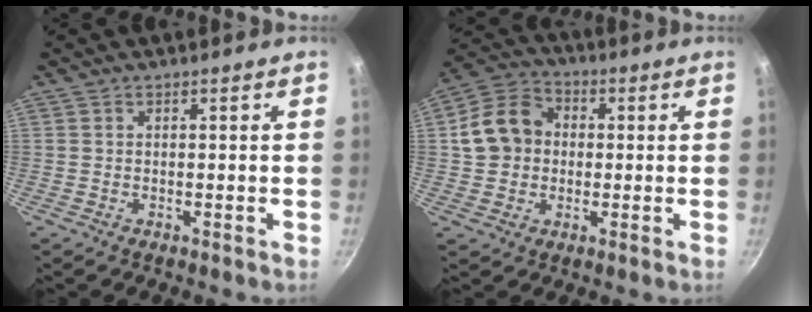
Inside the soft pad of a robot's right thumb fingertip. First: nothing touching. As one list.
[{"total": 11.3, "force": [0.7, 9.6, 6.1], "torque": [-0.078, 0.022, -0.005]}]